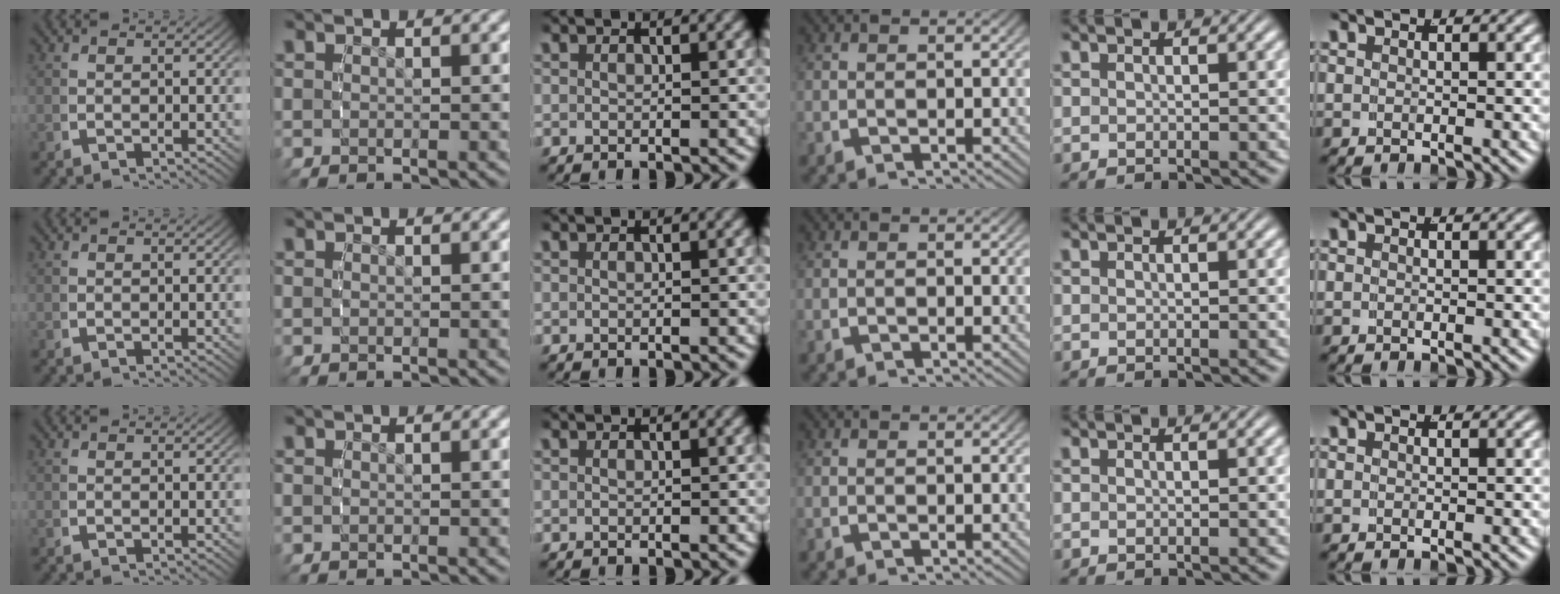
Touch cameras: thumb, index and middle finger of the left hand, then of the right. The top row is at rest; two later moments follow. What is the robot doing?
{"motion": "reach", "object": "toothpaste"}